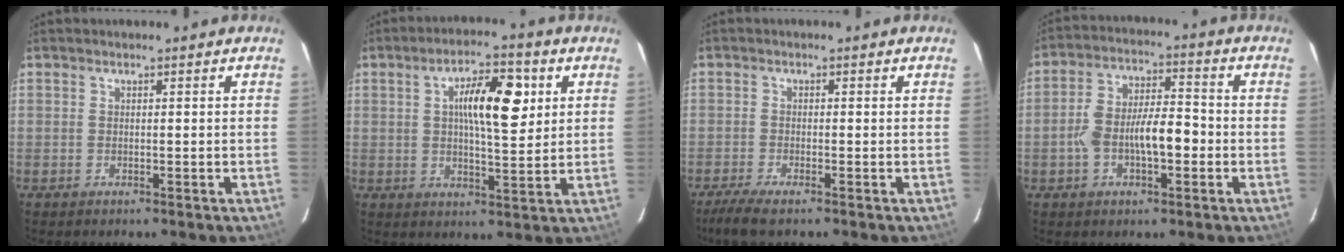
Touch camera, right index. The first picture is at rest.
{"total": 10.1, "force": [2.7, 2.8, 9.3], "torque": [-0.155, 0.015, 0.044]}
{"total": 4.0, "force": [-2.8, 0.4, 2.8], "torque": [-0.052, -0.010, -0.052]}
{"total": 9.4, "force": [-1.9, 3.5, 8.5], "torque": [-0.168, 0.025, -0.034]}